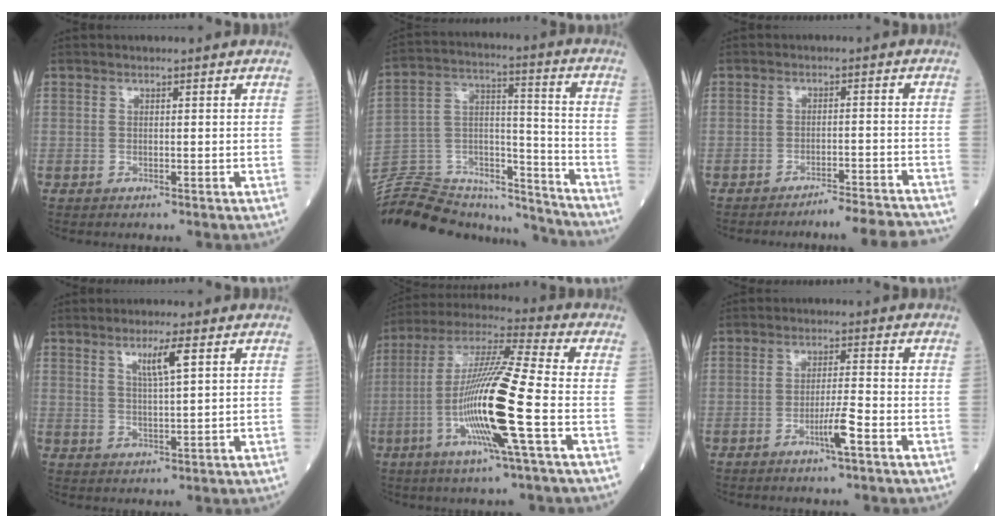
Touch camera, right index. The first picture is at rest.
{"total": 24.2, "force": [-22.4, 6.4, 6.5], "torque": [-0.157, 0.038, -0.350]}
{"total": 12.0, "force": [-11.7, -0.5, 2.6], "torque": [-0.010, -0.003, -0.144]}
{"total": 4.3, "force": [2.2, 0.0, 3.7], "torque": [-0.068, -0.003, 0.040]}
{"total": 16.4, "force": [-4.3, -0.7, 15.8], "torque": [-0.312, -0.011, -0.093]}
{"total": 4.2, "force": [-2.0, -0.3, 3.7], "torque": [-0.068, -0.006, -0.039]}